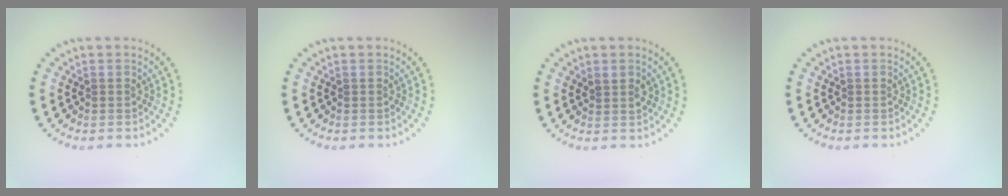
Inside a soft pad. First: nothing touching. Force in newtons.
{"total": 0.0}
{"total": 1.2, "press": 1.1, "slide": 0.5}
{"total": 0.0}